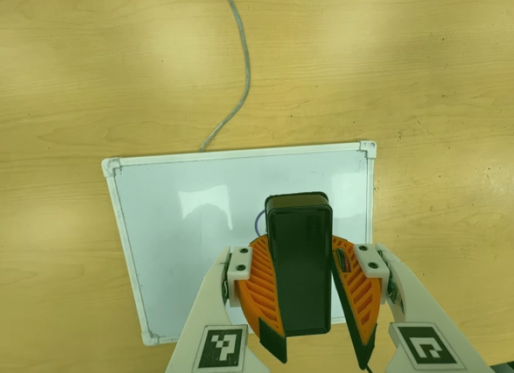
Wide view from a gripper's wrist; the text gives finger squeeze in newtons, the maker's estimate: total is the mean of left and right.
{"total": 11.8, "left": 12.0, "right": 11.6}